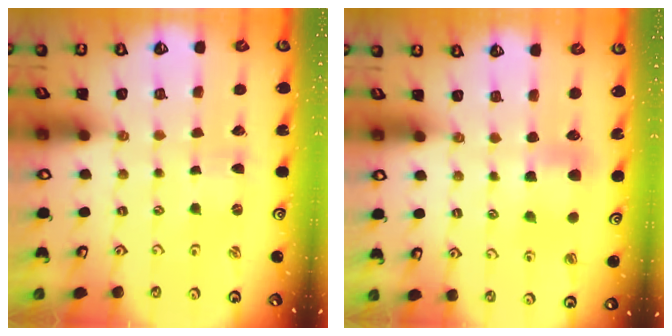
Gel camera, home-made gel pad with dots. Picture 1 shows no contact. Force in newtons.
{"total": 7.1, "press": 7.1, "slide": 0.5}